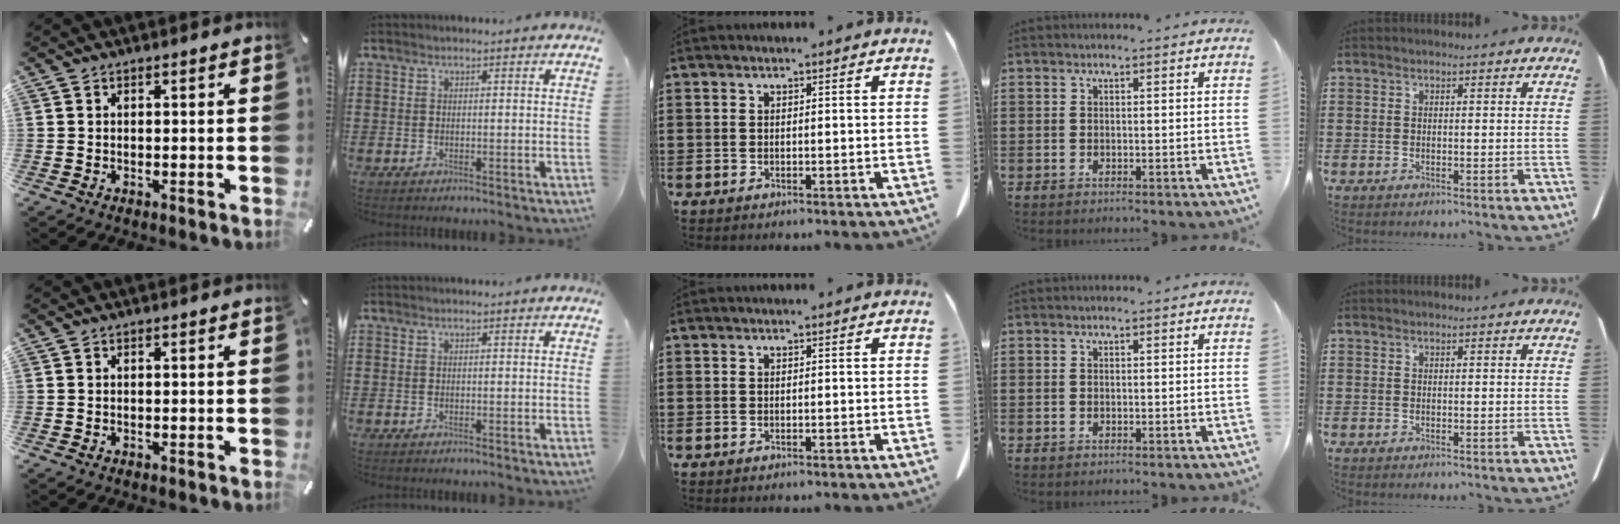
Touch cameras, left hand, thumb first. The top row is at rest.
{}